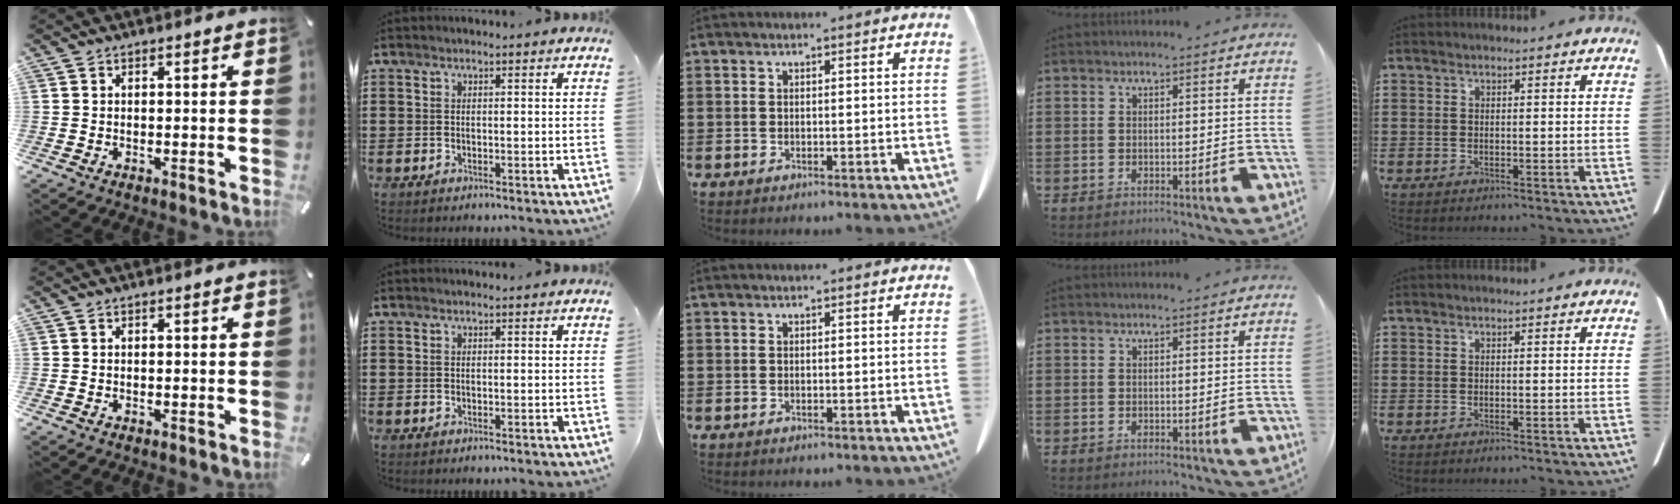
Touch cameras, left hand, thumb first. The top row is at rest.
{}